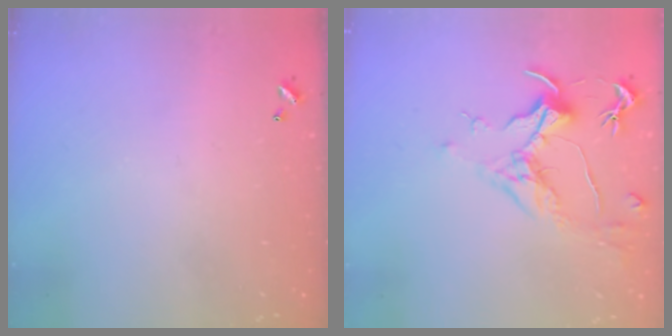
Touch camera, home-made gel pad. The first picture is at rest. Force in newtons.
{"total": 1.6, "press": 1.4, "slide": 0.7}